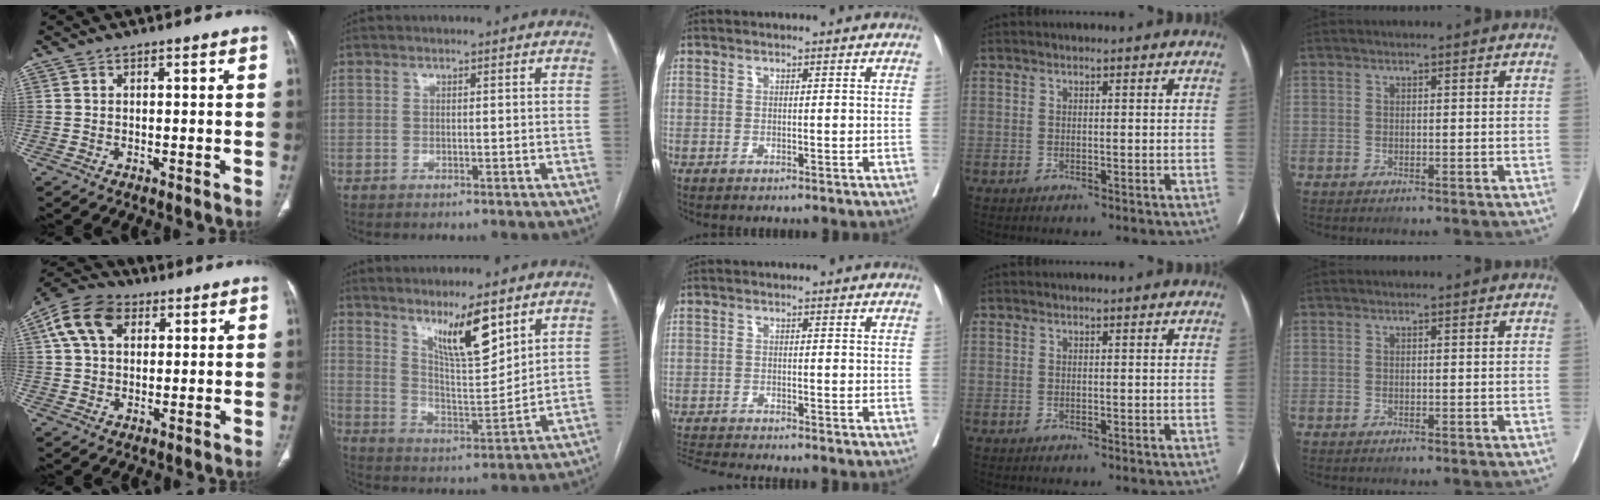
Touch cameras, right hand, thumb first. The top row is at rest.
{"thumb": {"total": 10.9, "force": [4.0, 7.4, 6.9], "torque": [-0.123, 0.013, 0.066]}, "index": {"total": 9.8, "force": [6.7, 1.2, 7.0], "torque": [-0.128, -0.010, 0.127]}, "middle": {"total": 5.3, "force": [-5.1, -1.1, 1.0], "torque": [-0.019, -0.015, -0.091]}}